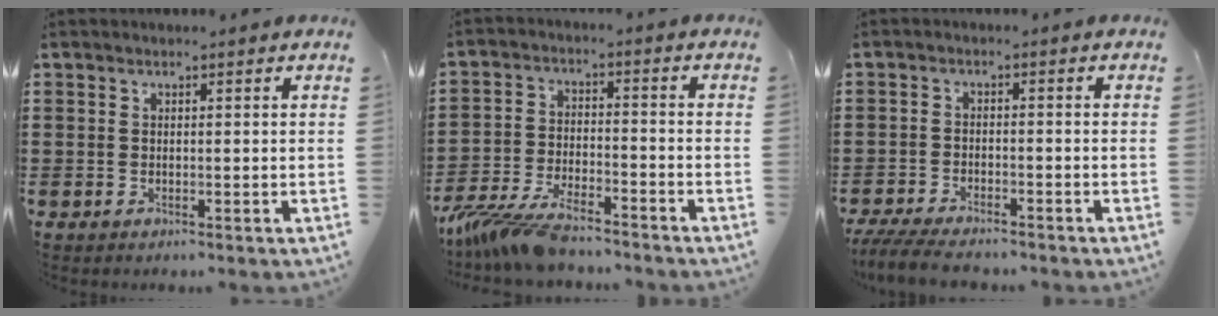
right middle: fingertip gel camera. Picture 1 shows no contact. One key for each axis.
{"total": 7.9, "fx": -7.0, "fy": 1.2, "fz": 3.4, "tx": -0.086, "ty": -0.002, "tz": -0.140}
{"total": 4.6, "fx": -4.3, "fy": 0.7, "fz": 1.3, "tx": -0.035, "ty": -0.008, "tz": -0.089}